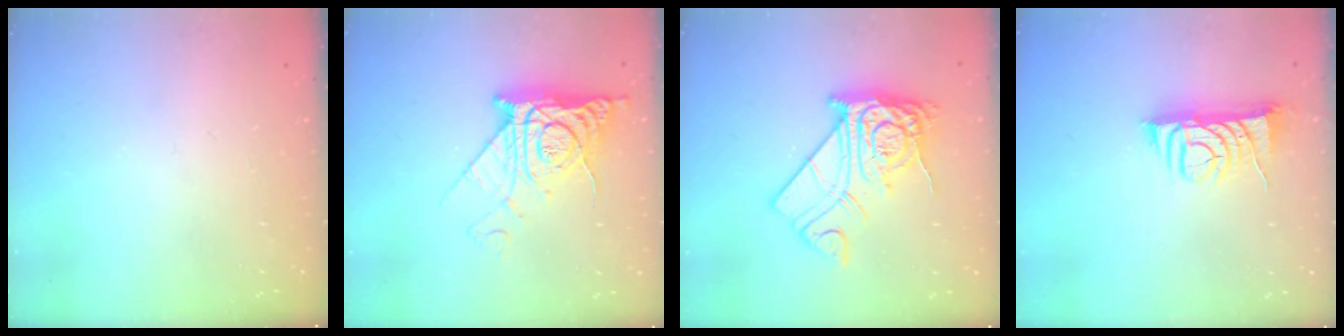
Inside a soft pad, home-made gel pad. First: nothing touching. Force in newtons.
{"total": 11.9, "press": 11.9, "slide": 1.4}
{"total": 15.7, "press": 15.6, "slide": 1.6}
{"total": 8.3, "press": 8.2, "slide": 0.8}